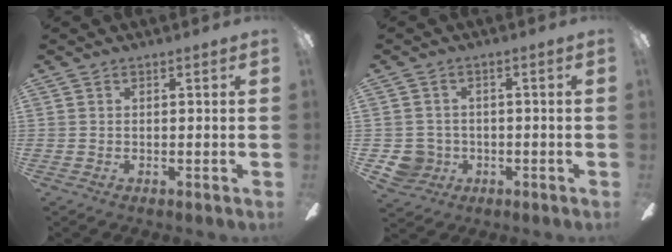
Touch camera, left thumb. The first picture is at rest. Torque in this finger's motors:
{"motor_torque": [-0.35, 0.35, 0.35, 0.03, -0.03]}